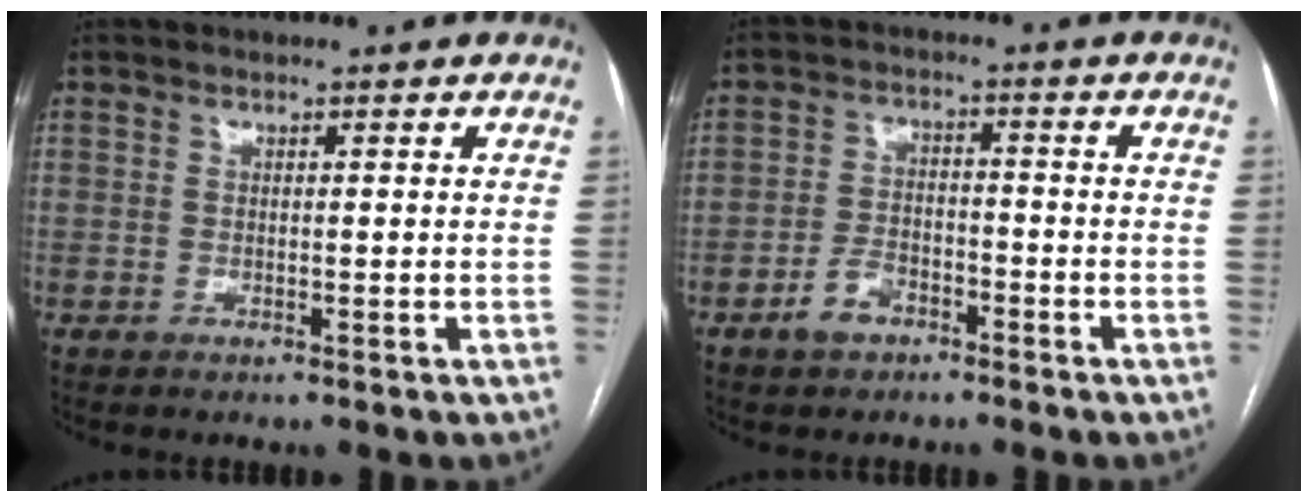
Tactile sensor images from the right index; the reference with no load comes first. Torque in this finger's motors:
{"motor_torque": [0.55, -0.49, 0.06, 0.03]}